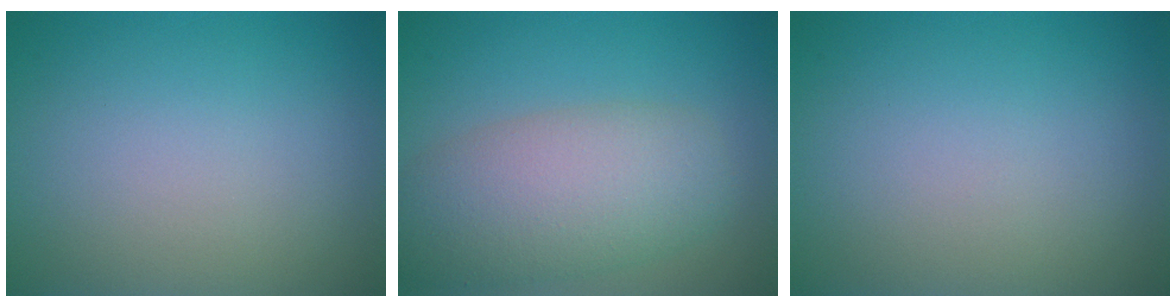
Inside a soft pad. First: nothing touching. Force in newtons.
{"total": 6.8, "press": 6.8, "slide": 0.4}
{"total": 0.0}